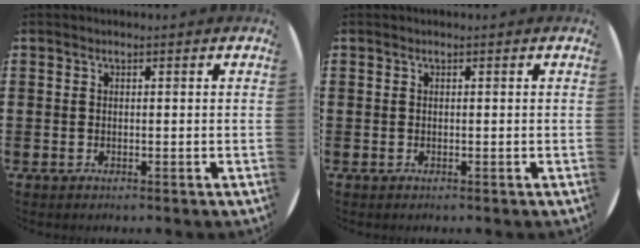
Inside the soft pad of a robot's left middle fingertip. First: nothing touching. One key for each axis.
{"total": 0.0}